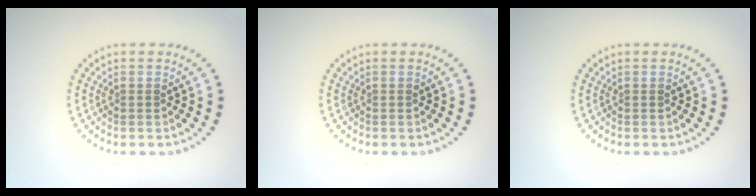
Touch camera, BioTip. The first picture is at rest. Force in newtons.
{"total": 0.0}
{"total": 0.0}